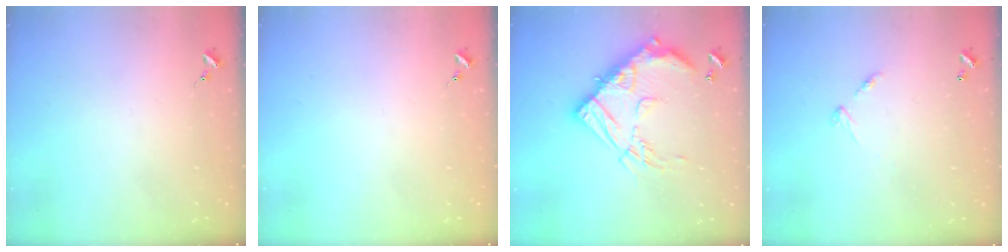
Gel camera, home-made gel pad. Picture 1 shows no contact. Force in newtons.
{"total": 0.0}
{"total": 21.3, "press": 21.2, "slide": 2.1}
{"total": 6.0, "press": 6.0, "slide": 0.5}